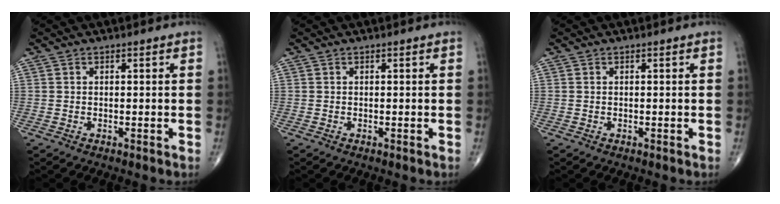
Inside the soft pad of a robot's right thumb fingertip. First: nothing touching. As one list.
[{"total": 0.0}, {"total": 0.0}]